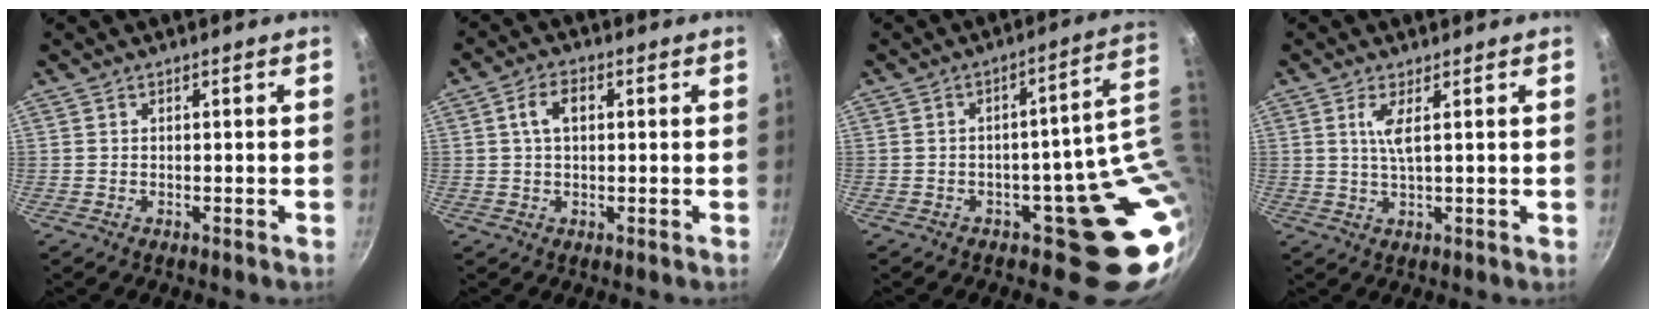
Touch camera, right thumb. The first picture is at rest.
{"total": 5.1, "force": [1.1, 3.0, 4.0], "torque": [-0.063, 0.010, 0.015]}
{"total": 12.9, "force": [1.4, 7.2, 10.6], "torque": [-0.060, 0.002, 0.033]}
{"total": 3.5, "force": [1.1, 0.5, 3.3], "torque": [-0.072, -0.008, 0.024]}